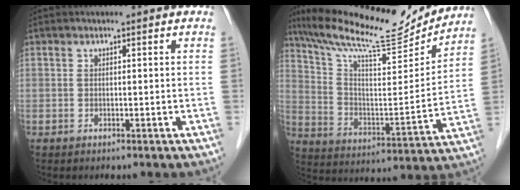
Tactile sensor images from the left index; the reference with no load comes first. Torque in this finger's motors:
{"motor_torque": [0.96, -1.18, 0.31, 0.09]}